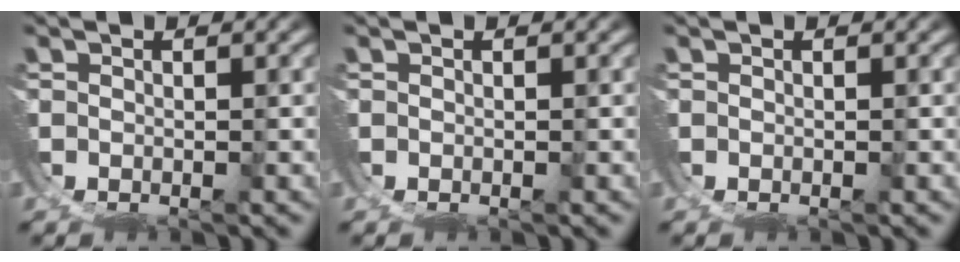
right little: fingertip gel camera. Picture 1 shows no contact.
{"total": 0.0}
{"total": 0.0}